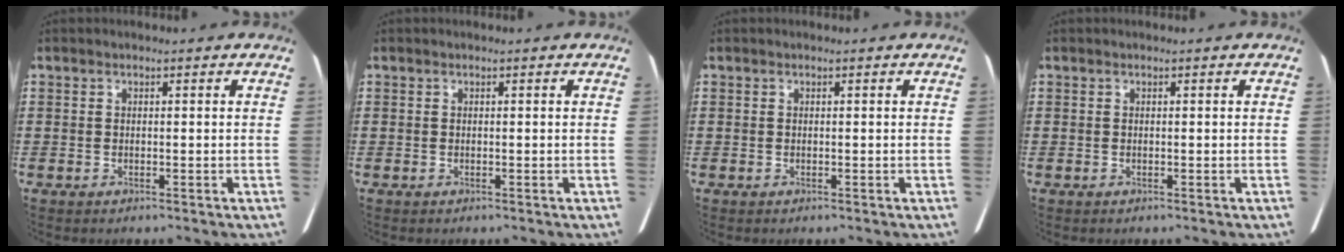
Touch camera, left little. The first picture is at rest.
{"total": 0.0}
{"total": 0.0}
{"total": 0.0}